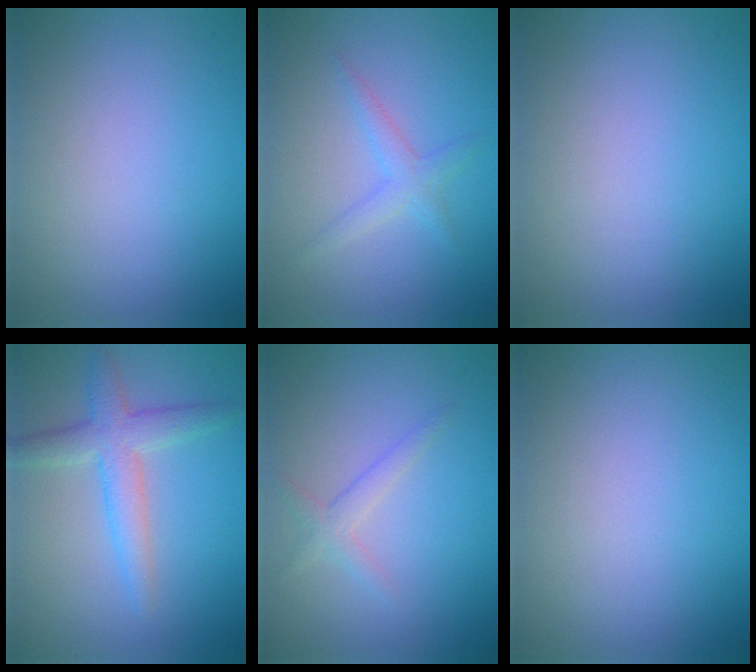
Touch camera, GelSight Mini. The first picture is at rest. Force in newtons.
{"total": 1.8, "press": 1.8, "slide": 0.1}
{"total": 0.0}
{"total": 3.9, "press": 3.9, "slide": 0.2}
{"total": 1.6, "press": 1.6, "slide": 0.1}
{"total": 0.0}